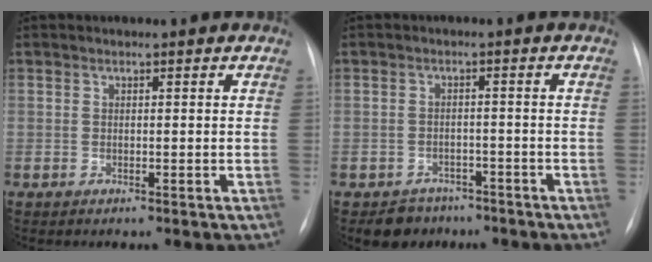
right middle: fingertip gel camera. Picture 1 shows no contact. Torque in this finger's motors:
{"motor_torque": [0.05, -0.05, 0.01, 0.02]}